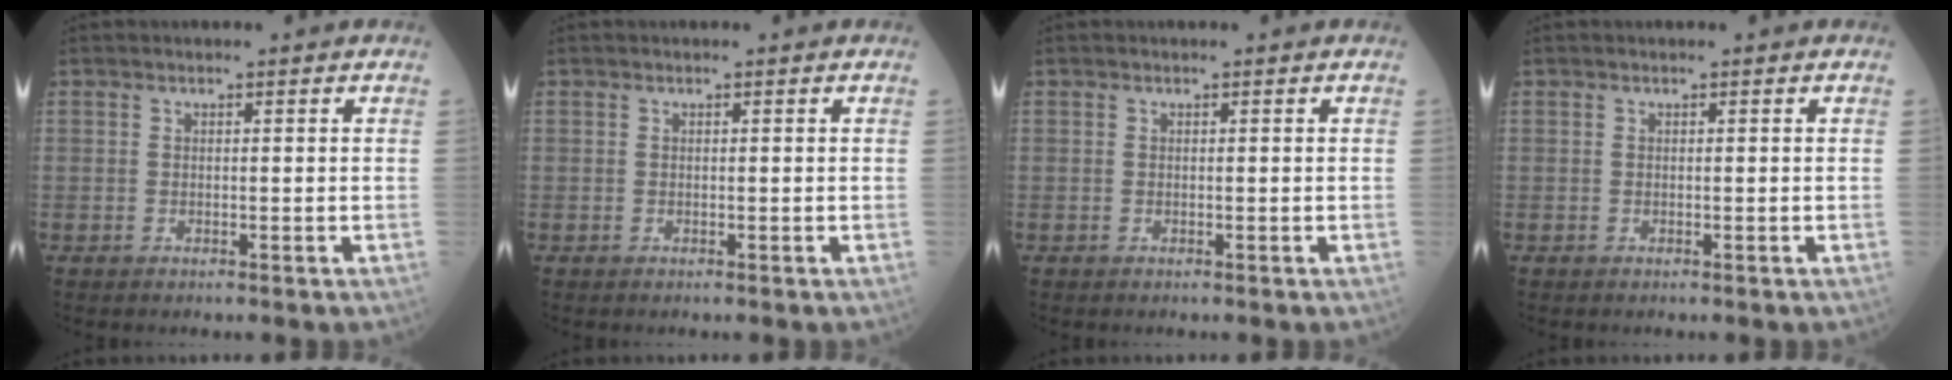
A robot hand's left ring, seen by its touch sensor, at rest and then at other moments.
{"total": 0.0}
{"total": 0.0}
{"total": 0.0}